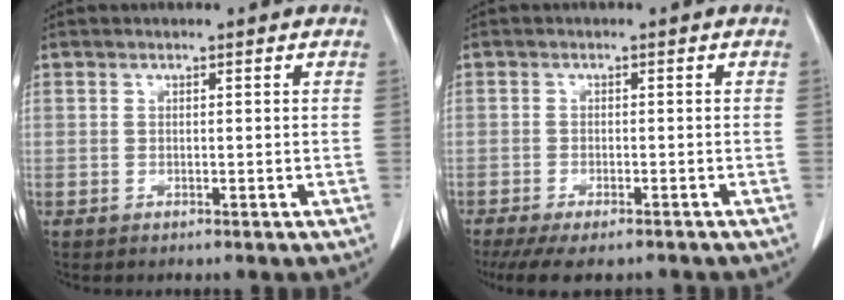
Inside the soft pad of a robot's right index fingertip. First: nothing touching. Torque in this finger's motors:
{"motor_torque": [1.10, -1.04, 0.41, 0.08]}